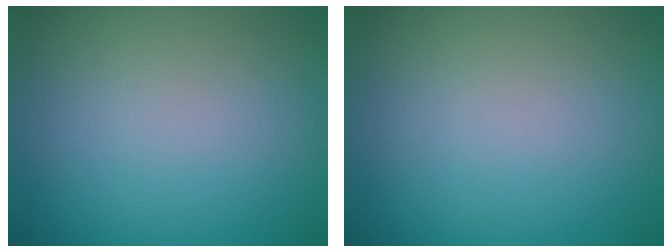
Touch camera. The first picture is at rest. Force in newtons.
{"total": 0.0}